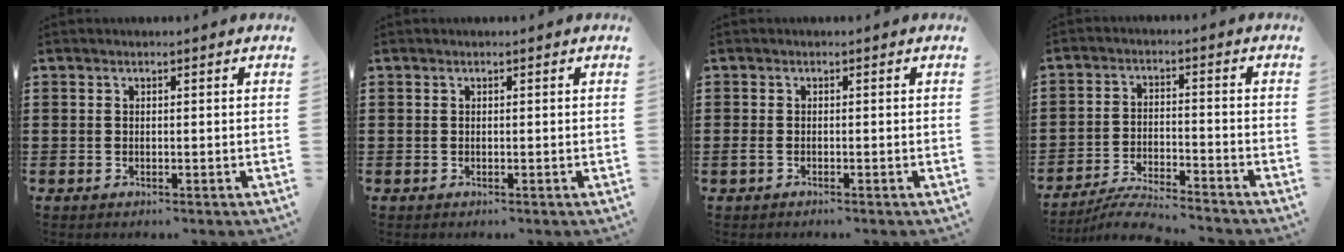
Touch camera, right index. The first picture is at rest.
{"total": 0.0}
{"total": 0.7, "force": [-0.5, 0.1, 0.5], "torque": [-0.012, -0.004, -0.008]}
{"total": 5.2, "force": [-5.0, -0.1, 1.3], "torque": [-0.029, -0.003, -0.101]}